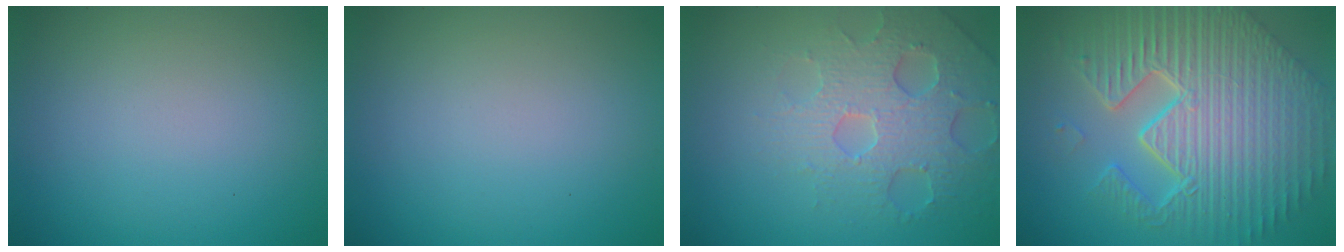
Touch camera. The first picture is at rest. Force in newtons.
{"total": 0.0}
{"total": 4.3, "press": 4.2, "slide": 0.7}
{"total": 11.7, "press": 7.5, "slide": 9.0}